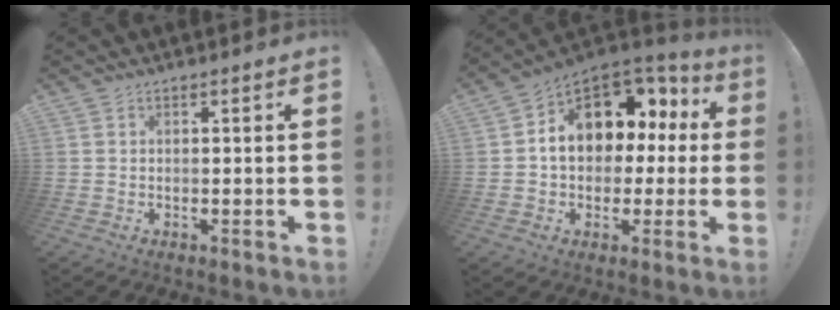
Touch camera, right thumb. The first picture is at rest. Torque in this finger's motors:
{"motor_torque": [2.46, 2.54, 0.48, -0.17, 0.44]}